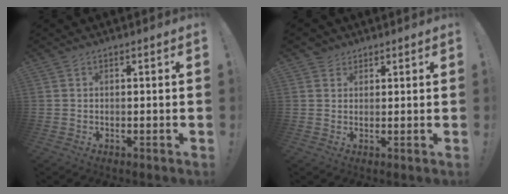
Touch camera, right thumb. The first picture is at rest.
{"total": 3.1, "force": [2.1, 2.3, 0.4], "torque": [-0.003, -0.005, 0.038]}